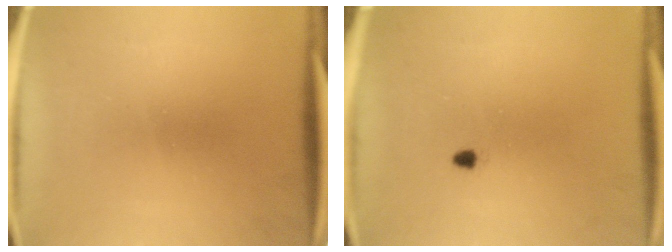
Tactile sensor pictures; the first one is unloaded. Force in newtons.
{"total": 0.8}